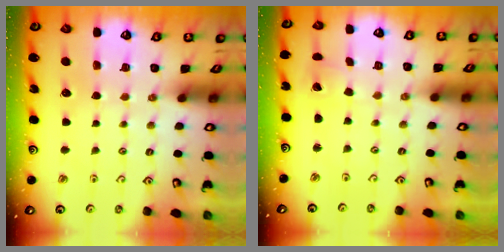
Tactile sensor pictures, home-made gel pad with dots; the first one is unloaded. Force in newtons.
{"total": 1.0, "press": 1.0, "slide": 0.1}